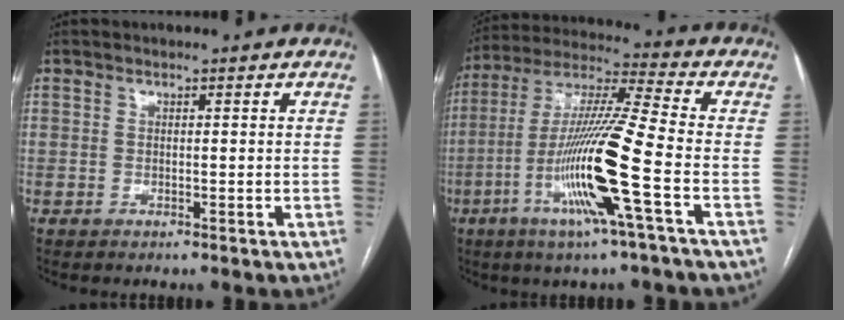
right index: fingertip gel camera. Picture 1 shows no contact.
{"total": 16.6, "force": [-5.4, -0.9, 15.7], "torque": [-0.312, -0.014, -0.110]}